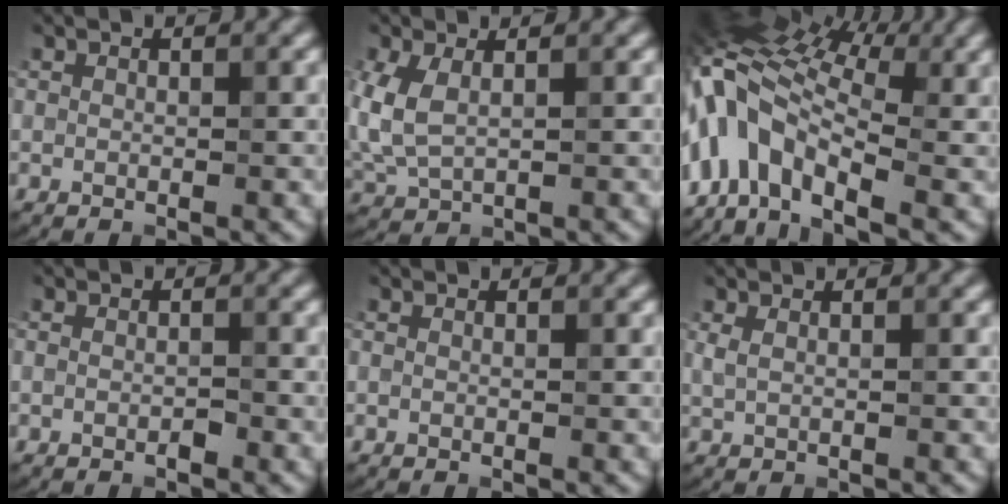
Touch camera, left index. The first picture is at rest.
{"total": 4.0, "force": [0.5, 2.4, 3.2], "torque": [-0.089, 0.000, 0.013]}
{"total": 11.0, "force": [-1.5, 5.8, 9.2], "torque": [-0.185, 0.022, -0.044]}
{"total": 0.8, "force": [-0.5, 0.4, 0.5], "torque": [-0.008, -0.001, -0.009]}
{"total": 0.0}
{"total": 1.0, "force": [0.4, 0.4, 0.8], "torque": [-0.018, 0.001, 0.010]}